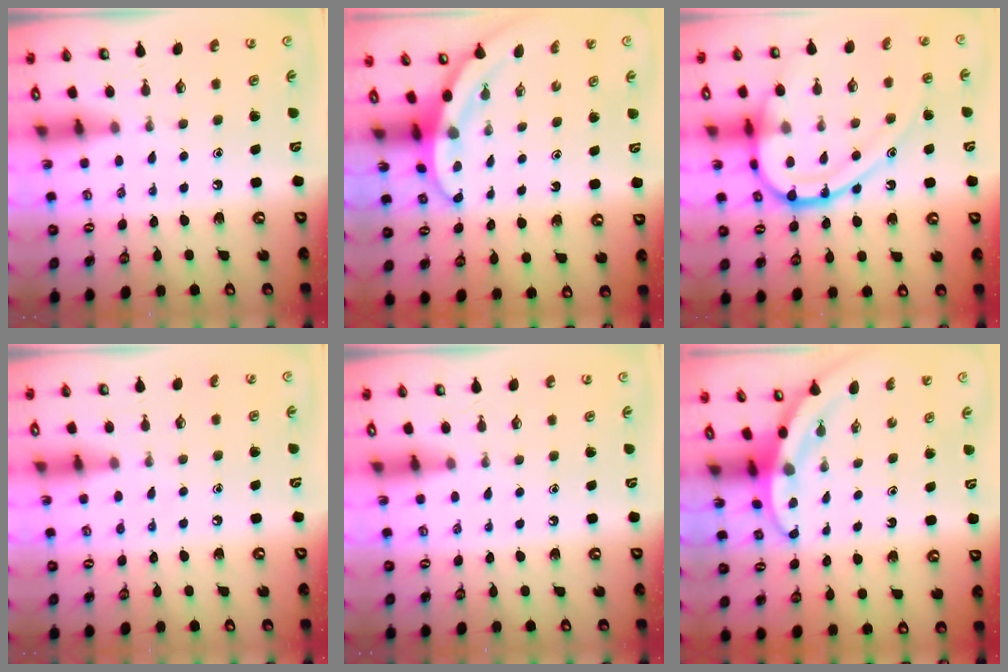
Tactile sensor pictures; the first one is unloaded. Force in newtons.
{"total": 3.6, "press": 3.6, "slide": 0.2}
{"total": 19.8, "press": 19.7, "slide": 2.0}
{"total": 2.3, "press": 2.3, "slide": 0.3}
{"total": 0.0}
{"total": 3.5, "press": 3.5, "slide": 0.2}